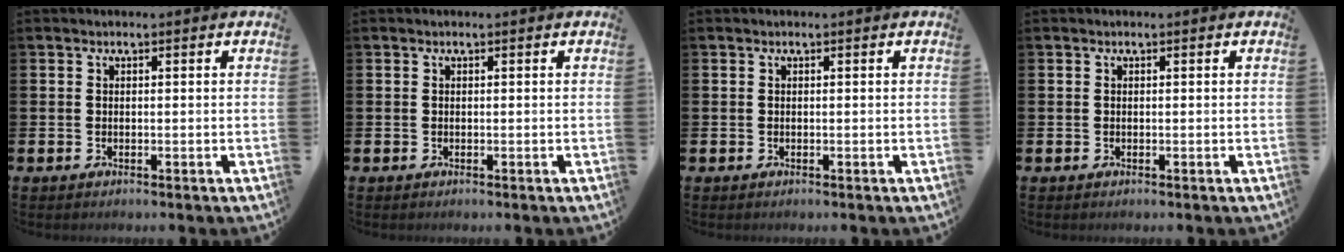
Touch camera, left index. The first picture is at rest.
{"total": 0.0}
{"total": 0.0}
{"total": 0.0}